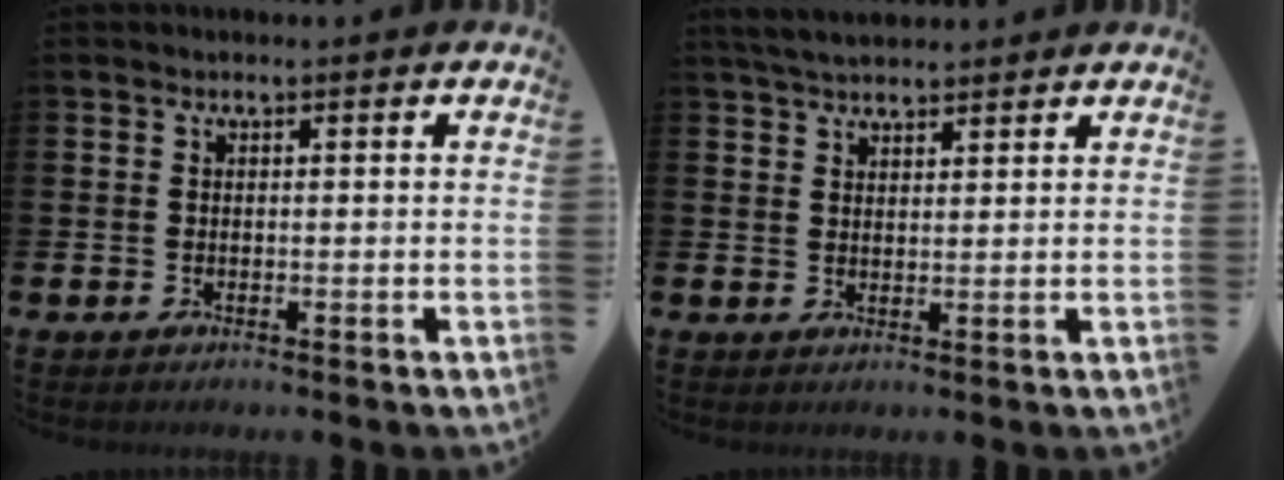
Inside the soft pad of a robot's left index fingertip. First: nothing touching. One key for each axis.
{"total": 4.0, "fx": 3.8, "fy": 1.0, "fz": 1.0, "tx": -0.029, "ty": -0.008, "tz": 0.071}